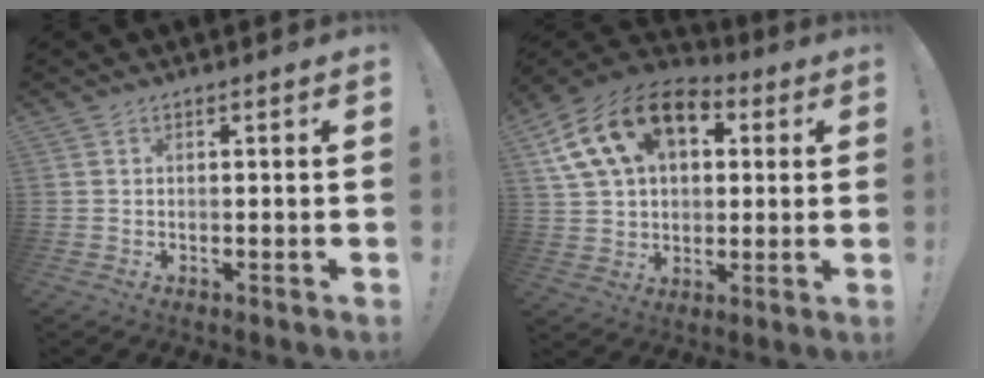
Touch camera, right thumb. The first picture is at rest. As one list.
[{"total": 19.5, "force": [7.7, 13.0, 12.2], "torque": [-0.203, -0.017, 0.142]}]